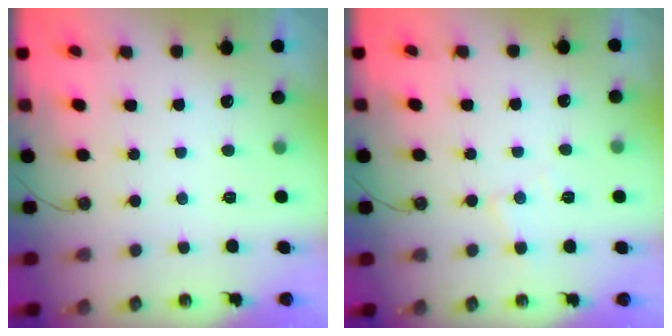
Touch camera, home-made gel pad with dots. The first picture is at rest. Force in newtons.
{"total": 6.2, "press": 6.1, "slide": 0.8}